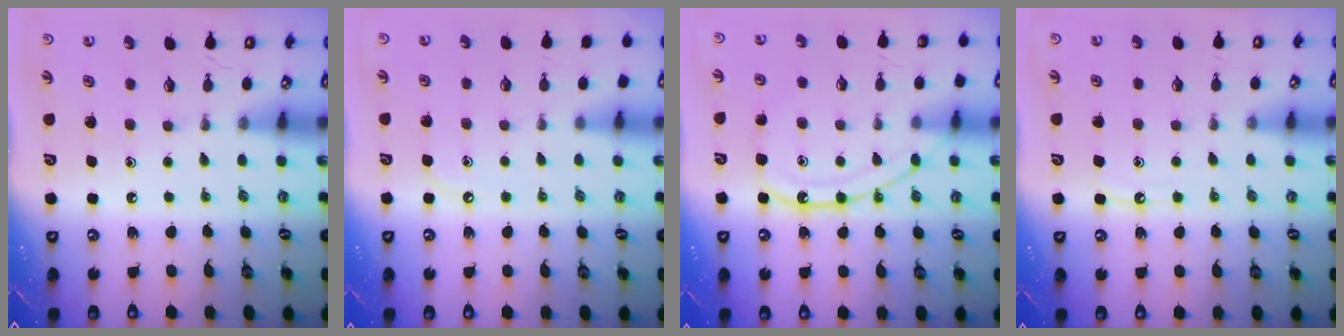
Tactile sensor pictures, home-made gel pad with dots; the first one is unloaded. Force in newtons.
{"total": 3.8, "press": 3.8, "slide": 0.5}
{"total": 12.5, "press": 12.5, "slide": 1.2}
{"total": 4.3, "press": 4.3, "slide": 0.4}